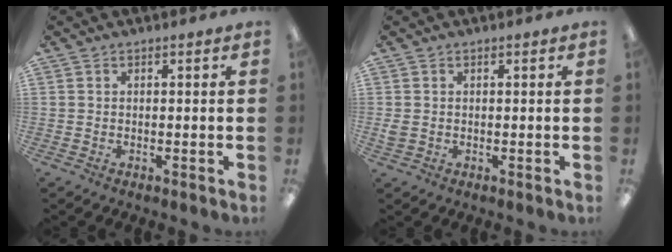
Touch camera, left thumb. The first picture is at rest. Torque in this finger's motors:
{"motor_torque": [-0.09, 0.13, 0.24, -0.17, 0.02]}